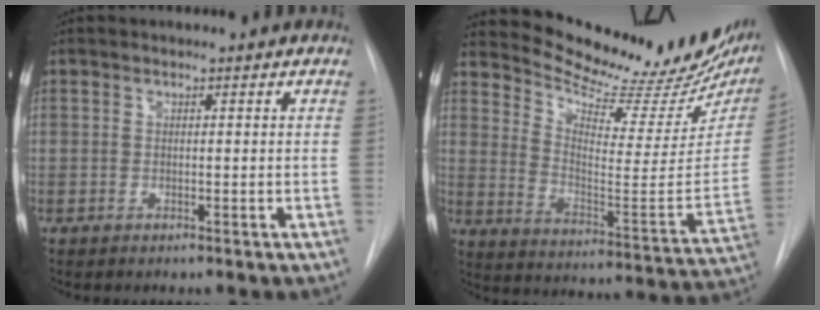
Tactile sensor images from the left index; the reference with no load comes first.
{"total": 24.6, "force": [21.8, 5.9, 9.9], "torque": [-0.148, -0.075, 0.286]}